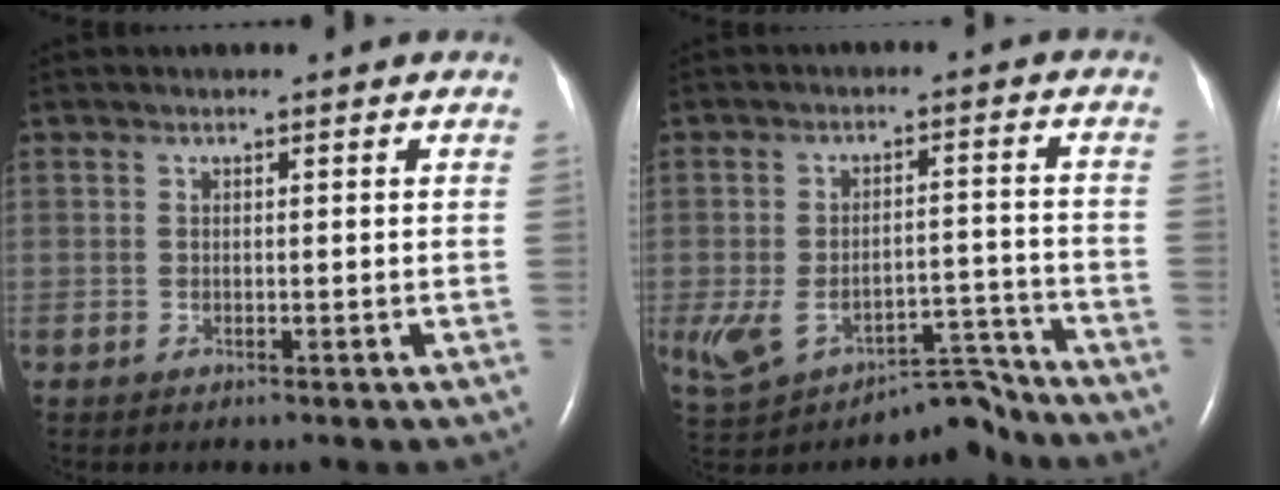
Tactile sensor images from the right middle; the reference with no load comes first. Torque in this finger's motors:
{"motor_torque": [0.11, -0.12, 0.06, 0.06]}